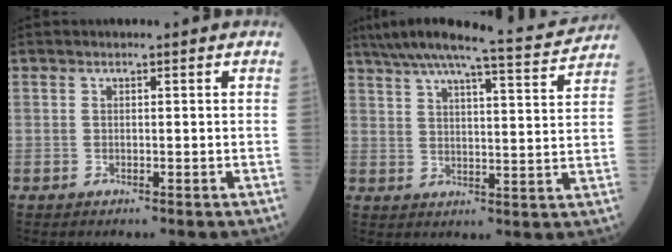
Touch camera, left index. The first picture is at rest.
{"total": 13.0, "force": [12.1, -0.6, 4.5], "torque": [-0.081, -0.018, 0.164]}